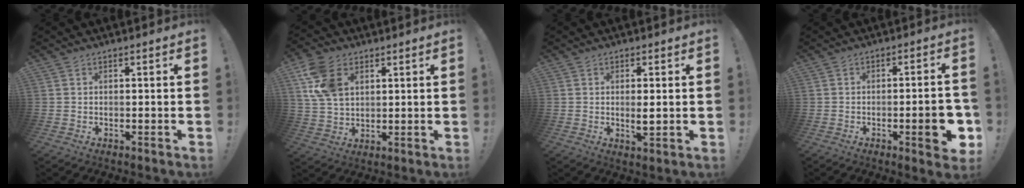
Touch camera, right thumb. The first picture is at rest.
{"total": 12.7, "force": [4.9, 8.7, 7.9], "torque": [-0.154, -0.003, 0.096]}
{"total": 3.3, "force": [0.4, 0.9, 3.2], "torque": [-0.046, -0.006, 0.006]}
{"total": 9.1, "force": [-2.7, 2.1, 8.4], "torque": [-0.103, 0.002, -0.042]}